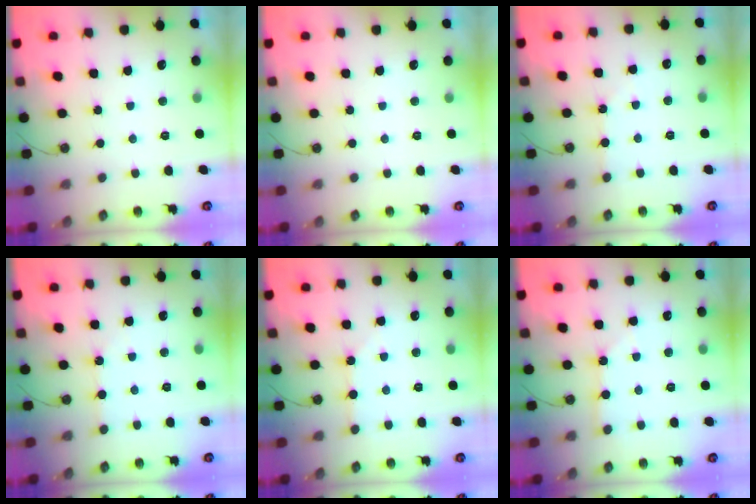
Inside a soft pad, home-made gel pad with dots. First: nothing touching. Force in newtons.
{"total": 0.0}
{"total": 2.3, "press": 2.2, "slide": 0.4}
{"total": 1.4, "press": 1.3, "slide": 0.3}
{"total": 2.4, "press": 2.3, "slide": 0.4}
{"total": 2.2, "press": 2.2, "slide": 0.3}